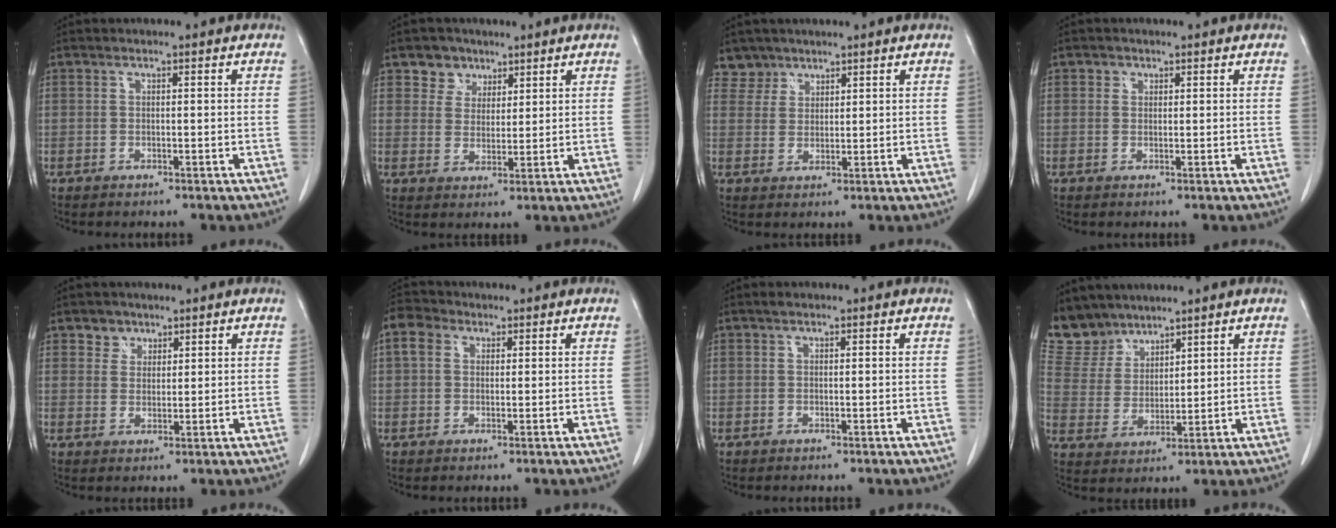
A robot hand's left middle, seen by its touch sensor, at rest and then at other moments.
{"total": 4.5, "force": [2.9, 3.4, 0.4], "torque": [-0.009, 0.006, 0.051]}
{"total": 3.3, "force": [2.6, 1.9, -0.6], "torque": [0.020, 0.003, 0.048]}
{"total": 1.1, "force": [0.6, 0.9, 0.1], "torque": [0.008, -0.002, 0.004]}
{"total": 2.7, "force": [1.9, 2.0, 0.1], "torque": [0.005, 0.000, 0.027]}
{"total": 3.8, "force": [1.5, 3.0, 1.9], "torque": [-0.045, 0.021, 0.028]}
{"total": 0.5, "force": [0.4, 0.2, 0.2], "torque": [-0.009, 0.005, 0.007]}
{"total": 7.4, "force": [6.6, 3.3, 0.3], "torque": [-0.016, 0.007, 0.148]}